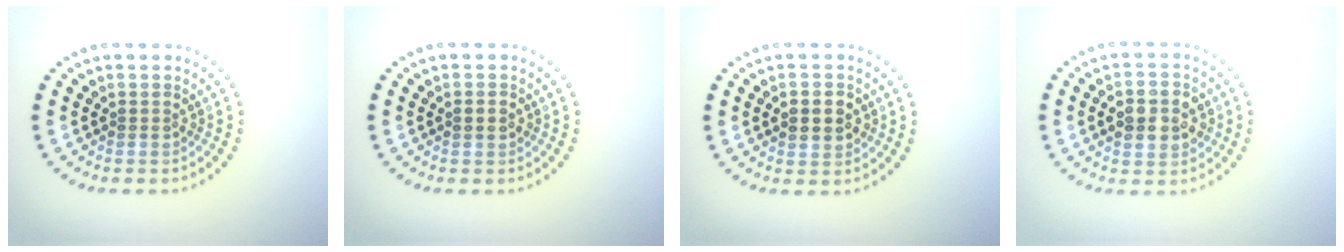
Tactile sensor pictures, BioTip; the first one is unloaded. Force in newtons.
{"total": 1.4, "press": 1.4, "slide": 0.1}
{"total": 2.6, "press": 2.6, "slide": 0.2}
{"total": 4.2, "press": 4.2, "slide": 0.4}